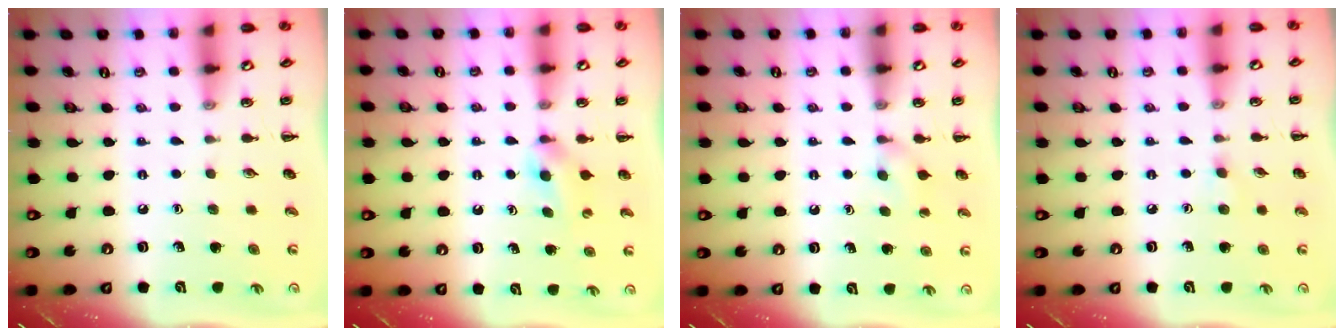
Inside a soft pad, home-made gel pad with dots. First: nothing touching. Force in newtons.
{"total": 3.7, "press": 3.4, "slide": 1.5}
{"total": 5.4, "press": 5.0, "slide": 2.0}
{"total": 4.4, "press": 4.0, "slide": 1.7}